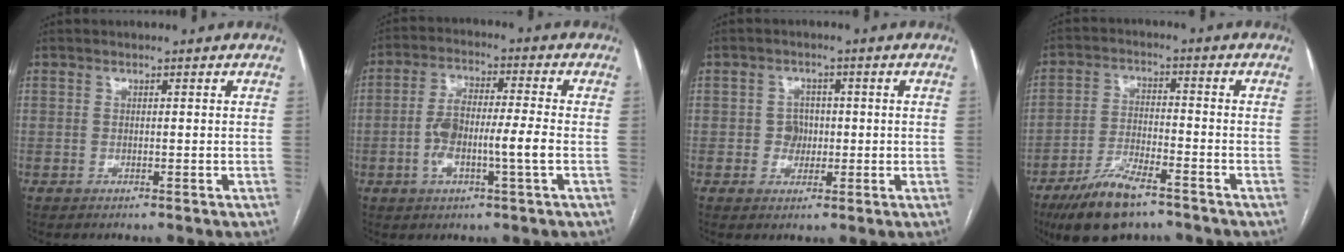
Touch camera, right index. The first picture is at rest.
{"total": 8.3, "force": [-1.8, 1.1, 8.1], "torque": [-0.161, 0.017, -0.035]}
{"total": 3.1, "force": [-0.2, 2.9, 1.0], "torque": [-0.008, 0.010, 0.000]}
{"total": 10.1, "force": [-7.1, 2.8, 6.5], "torque": [-0.128, -0.016, -0.127]}